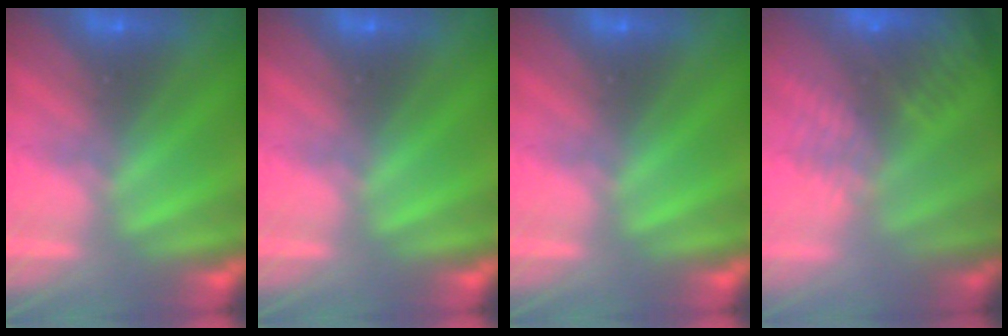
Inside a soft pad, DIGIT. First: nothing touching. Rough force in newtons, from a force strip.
{"total": 0.0}
{"total": 0.0}
{"total": 9.4}